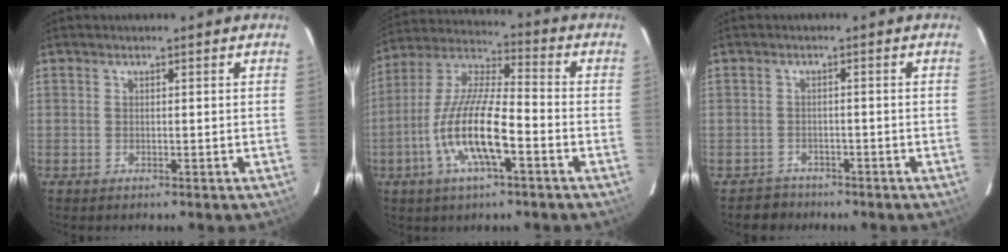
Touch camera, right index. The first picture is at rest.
{"total": 14.7, "force": [-5.5, 3.5, 13.1], "torque": [-0.268, -0.005, -0.110]}
{"total": 3.2, "force": [-2.4, 2.1, -0.5], "torque": [0.002, 0.016, -0.037]}